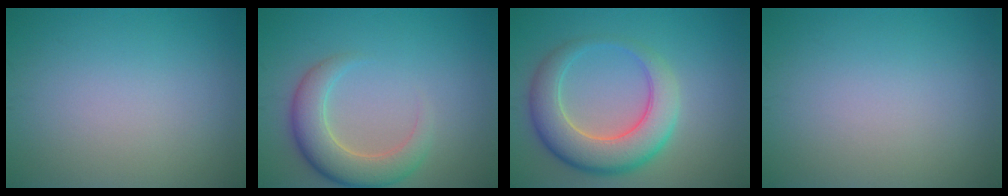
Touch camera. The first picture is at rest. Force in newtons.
{"total": 5.2, "press": 5.2, "slide": 0.3}
{"total": 7.1, "press": 7.1, "slide": 0.5}
{"total": 0.0}